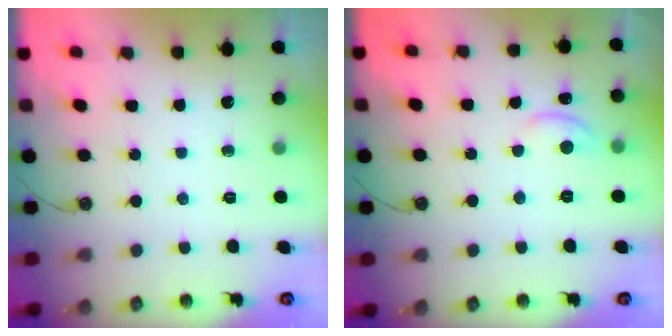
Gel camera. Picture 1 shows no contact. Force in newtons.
{"total": 0.6, "press": 0.2, "slide": 0.6}